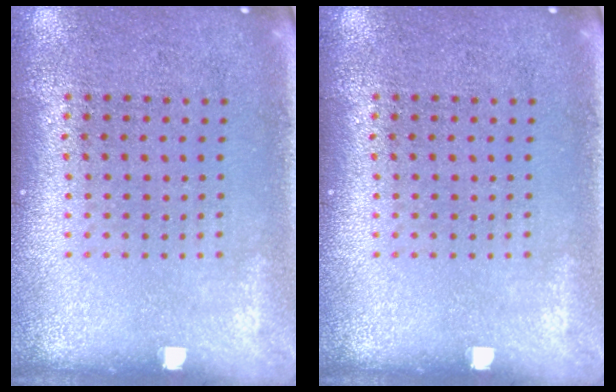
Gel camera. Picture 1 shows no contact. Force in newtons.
{"total": 0.0}